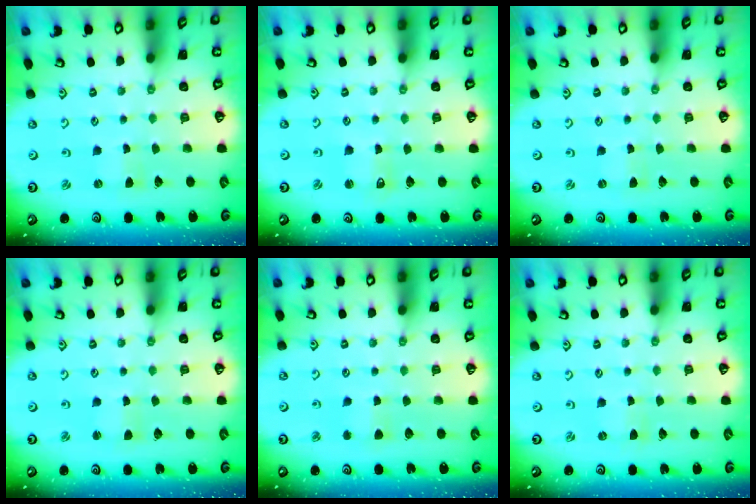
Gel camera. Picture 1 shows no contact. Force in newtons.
{"total": 1.7, "press": 1.6, "slide": 0.3}
{"total": 0.0}
{"total": 1.4, "press": 1.3, "slide": 0.3}
{"total": 3.3, "press": 3.3, "slide": 0.3}
{"total": 0.0}